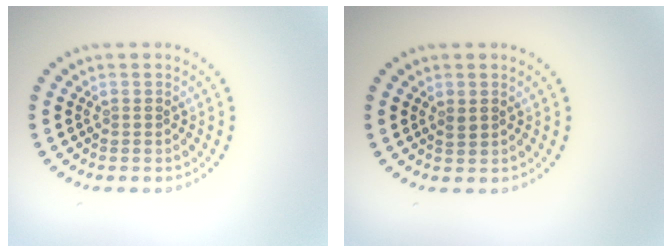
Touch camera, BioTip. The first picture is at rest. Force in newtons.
{"total": 0.9, "press": 0.8, "slide": 0.2}